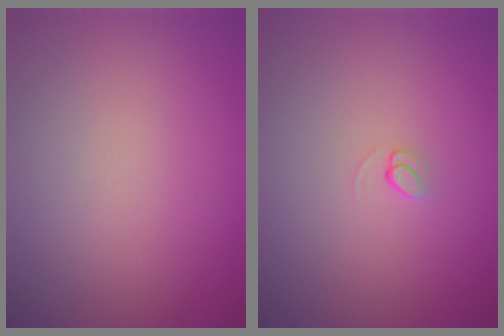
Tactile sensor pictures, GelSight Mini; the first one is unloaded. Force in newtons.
{"total": 0.8, "press": 0.5, "slide": 0.7}